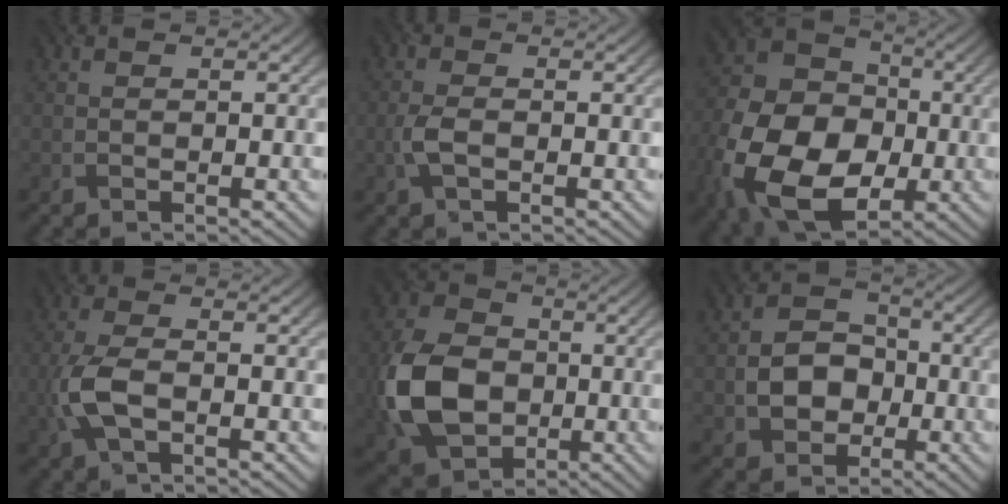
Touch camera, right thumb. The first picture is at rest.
{"total": 2.7, "force": [-0.8, 1.2, 2.3], "torque": [-0.059, -0.001, -0.021]}
{"total": 18.2, "force": [-5.2, 13.0, 11.5], "torque": [-0.278, -0.052, -0.093]}
{"total": 5.6, "force": [-1.5, 2.6, 4.8], "torque": [-0.123, -0.001, -0.038]}
{"total": 12.8, "force": [-2.1, 9.5, 8.3], "torque": [-0.206, -0.004, -0.051]}
{"total": 6.3, "force": [-1.3, 5.1, 3.5], "torque": [-0.063, 0.001, -0.033]}